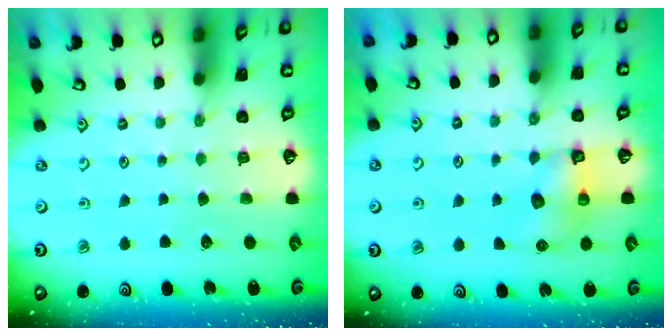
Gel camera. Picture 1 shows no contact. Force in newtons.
{"total": 6.0, "press": 6.0, "slide": 0.1}